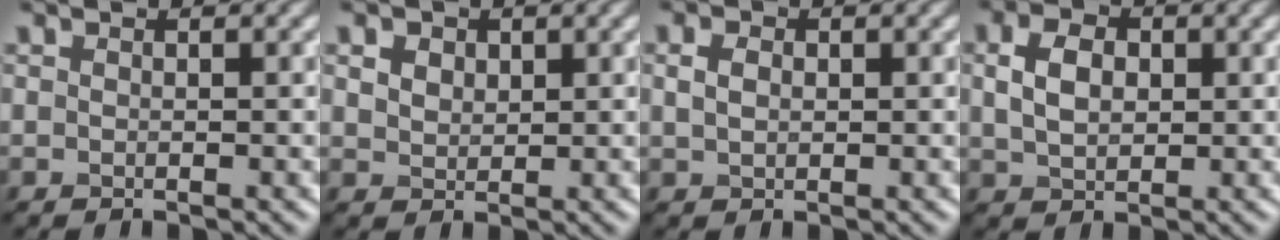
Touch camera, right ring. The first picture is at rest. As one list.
[{"total": 3.4, "force": [1.9, 2.3, 1.7], "torque": [-0.045, 0.013, 0.029]}, {"total": 1.7, "force": [0.4, 1.2, 1.1], "torque": [-0.023, 0.002, 0.007]}, {"total": 3.8, "force": [0.8, 2.7, 2.6], "torque": [-0.056, 0.005, 0.013]}]